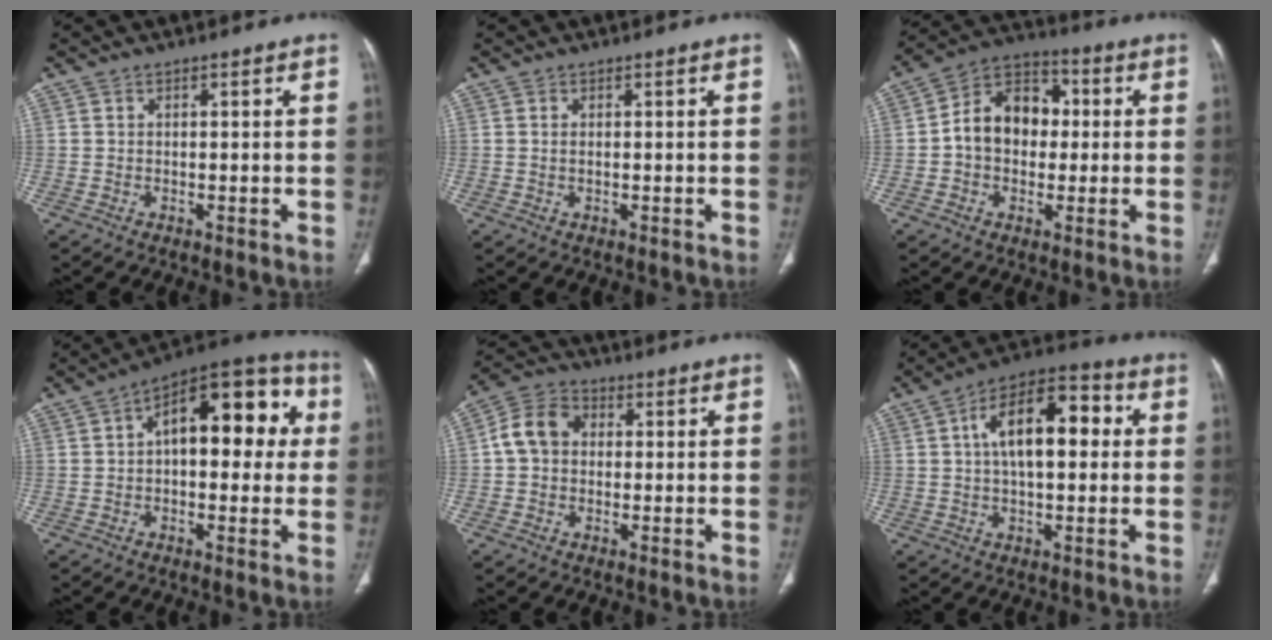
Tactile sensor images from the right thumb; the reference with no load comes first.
{"total": 0.5, "force": [0.1, 0.2, 0.5], "torque": [-0.013, 0.000, 0.002]}
{"total": 12.6, "force": [0.4, 9.4, 8.4], "torque": [-0.107, 0.032, -0.003]}
{"total": 18.5, "force": [3.2, 9.4, 15.6], "torque": [-0.168, 0.038, 0.035]}
{"total": 7.8, "force": [0.6, 6.2, 4.6], "torque": [-0.076, 0.023, 0.001]}
{"total": 14.7, "force": [2.6, 7.3, 12.5], "torque": [-0.188, 0.030, 0.035]}